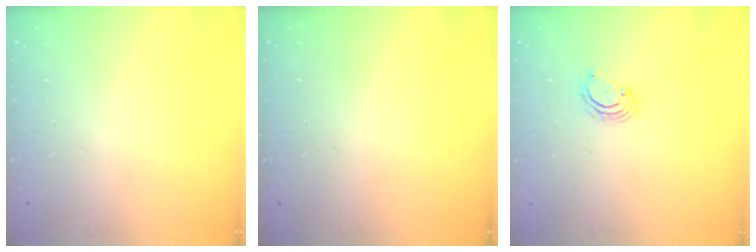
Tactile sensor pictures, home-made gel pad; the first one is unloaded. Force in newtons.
{"total": 0.0}
{"total": 2.7, "press": 2.6, "slide": 0.6}